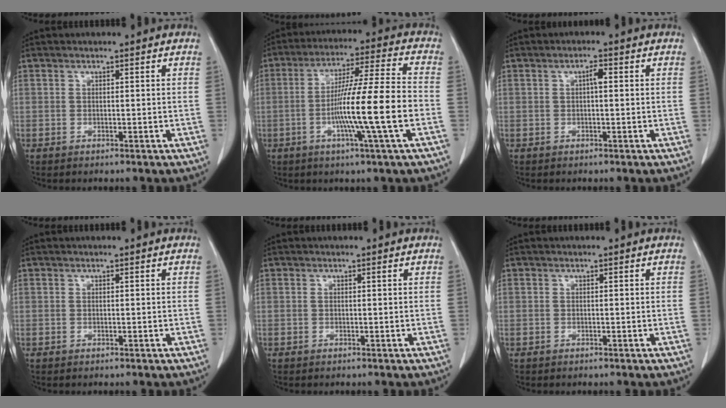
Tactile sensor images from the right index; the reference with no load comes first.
{"total": 14.0, "force": [-3.4, -1.1, 13.5], "torque": [-0.237, -0.003, -0.067]}
{"total": 1.6, "force": [0.2, 0.4, 1.6], "torque": [-0.027, 0.004, 0.003]}
{"total": 0.0}
{"total": 0.0}
{"total": 0.0}